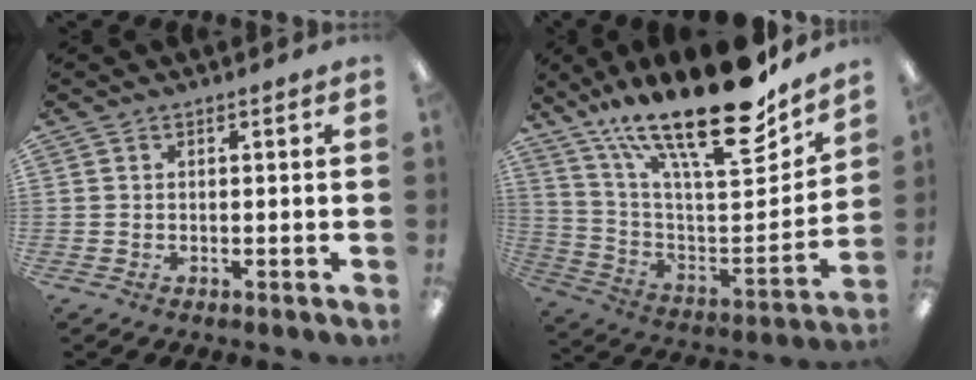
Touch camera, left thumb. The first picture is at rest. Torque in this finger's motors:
{"motor_torque": [2.47, 0.87, 2.44, -0.33, 0.45]}